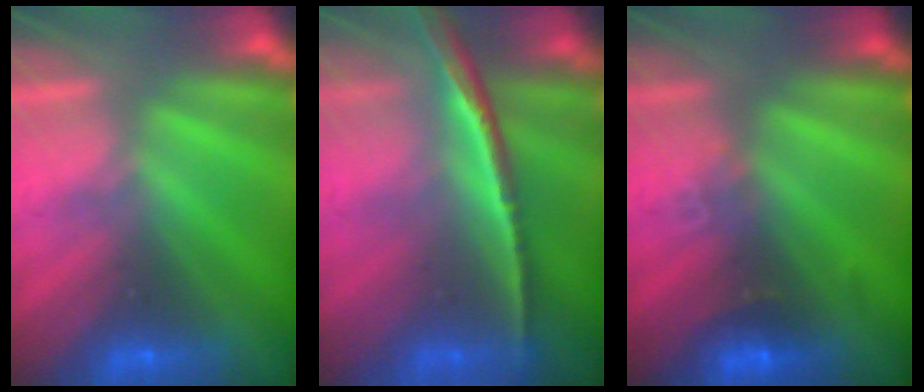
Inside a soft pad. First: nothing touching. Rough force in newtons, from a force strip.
{"total": 1.5}
{"total": 3.4}